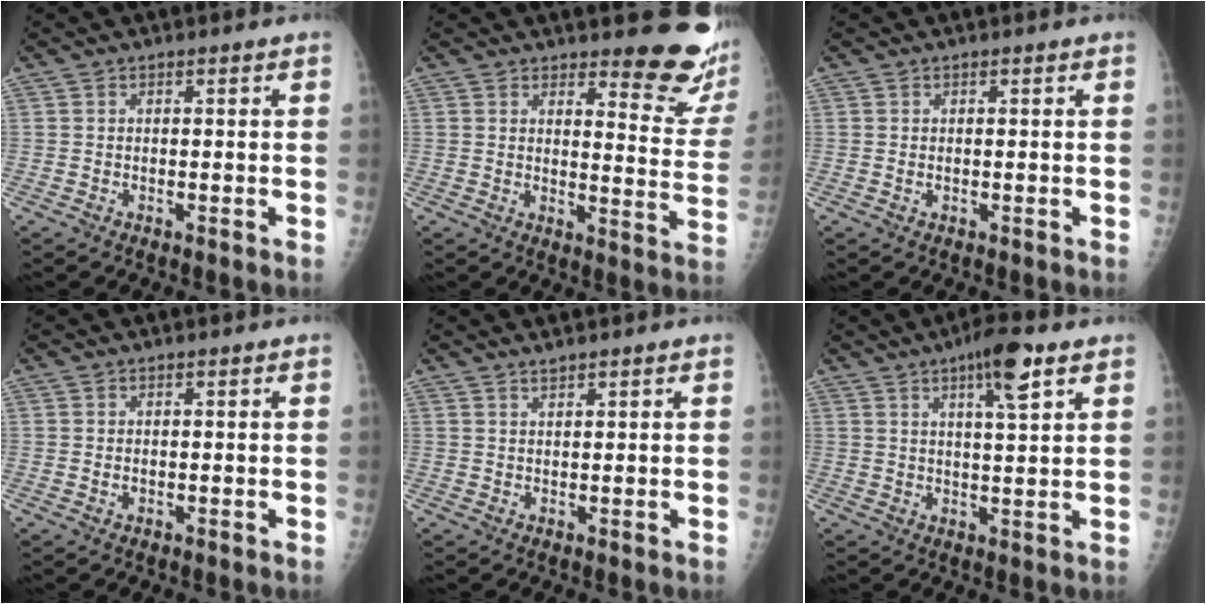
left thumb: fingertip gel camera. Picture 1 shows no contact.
{"total": 13.2, "force": [10.9, 3.2, 6.8], "torque": [-0.050, -0.103, 0.124]}
{"total": 0.8, "force": [0.3, 0.3, 0.7], "torque": [-0.005, 0.000, 0.007]}
{"total": 1.0, "force": [0.3, 0.6, 0.8], "torque": [-0.009, -0.002, 0.010]}
{"total": 1.7, "force": [1.5, 0.1, 0.8], "torque": [-0.007, -0.006, 0.029]}
{"total": 8.1, "force": [4.3, 1.6, 6.7], "torque": [-0.096, -0.017, 0.069]}